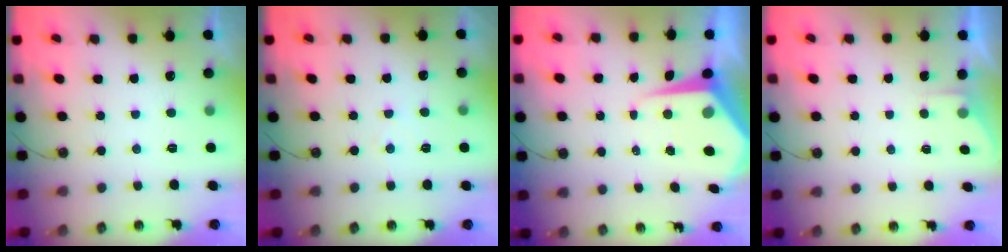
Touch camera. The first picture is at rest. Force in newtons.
{"total": 3.1, "press": 3.1, "slide": 0.5}
{"total": 9.0, "press": 9.0, "slide": 0.9}
{"total": 1.8, "press": 1.8, "slide": 0.3}